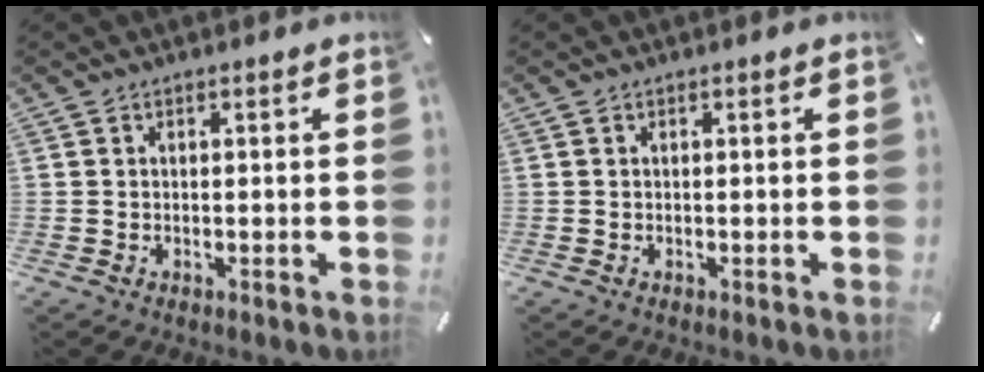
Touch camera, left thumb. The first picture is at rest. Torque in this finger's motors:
{"motor_torque": [0.00, 0.01, 0.00, 0.00, 0.00]}